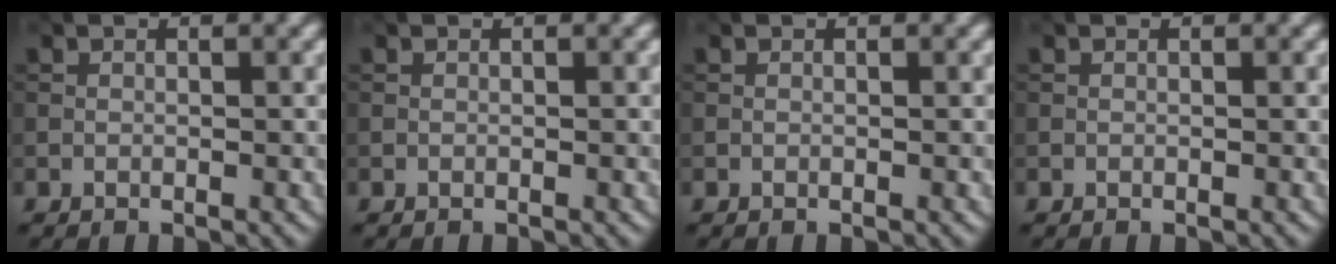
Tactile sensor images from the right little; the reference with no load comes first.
{"total": 0.0}
{"total": 0.0}
{"total": 0.0}